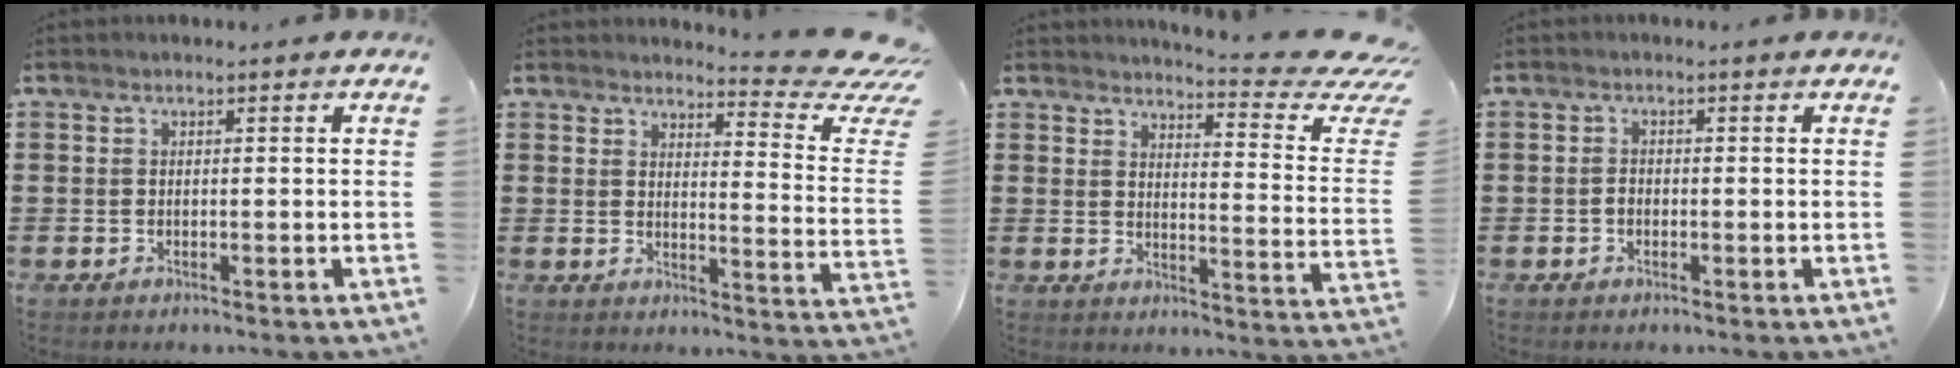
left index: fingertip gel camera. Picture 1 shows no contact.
{"total": 6.4, "force": [5.5, 0.4, 3.3], "torque": [-0.048, -0.049, 0.089]}
{"total": 5.8, "force": [4.9, 0.0, 3.0], "torque": [-0.050, -0.047, 0.075]}
{"total": 1.2, "force": [-0.4, 0.8, 0.7], "torque": [-0.024, -0.002, -0.011]}